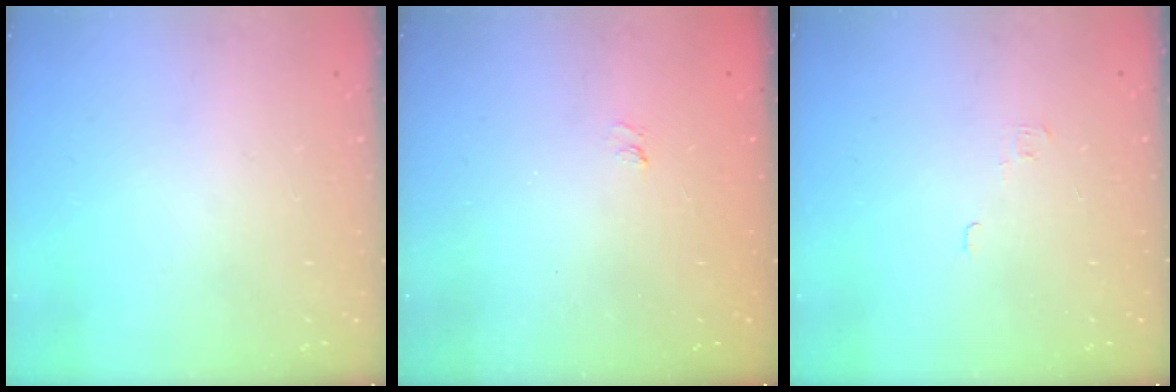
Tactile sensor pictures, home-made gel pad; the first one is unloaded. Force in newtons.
{"total": 1.2, "press": 0.5, "slide": 1.1}
{"total": 2.1, "press": 2.1, "slide": 0.3}